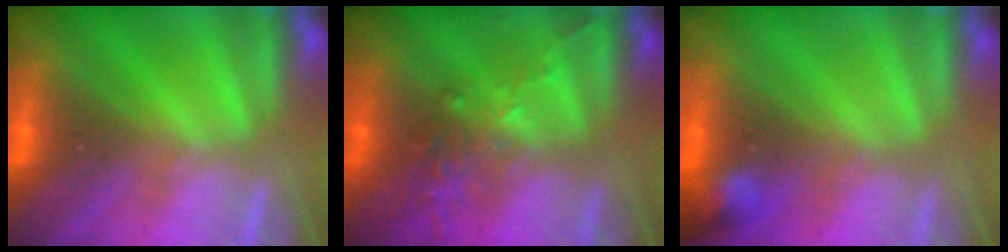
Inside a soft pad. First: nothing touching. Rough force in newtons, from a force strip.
{"total": 2.8}
{"total": 2.9}